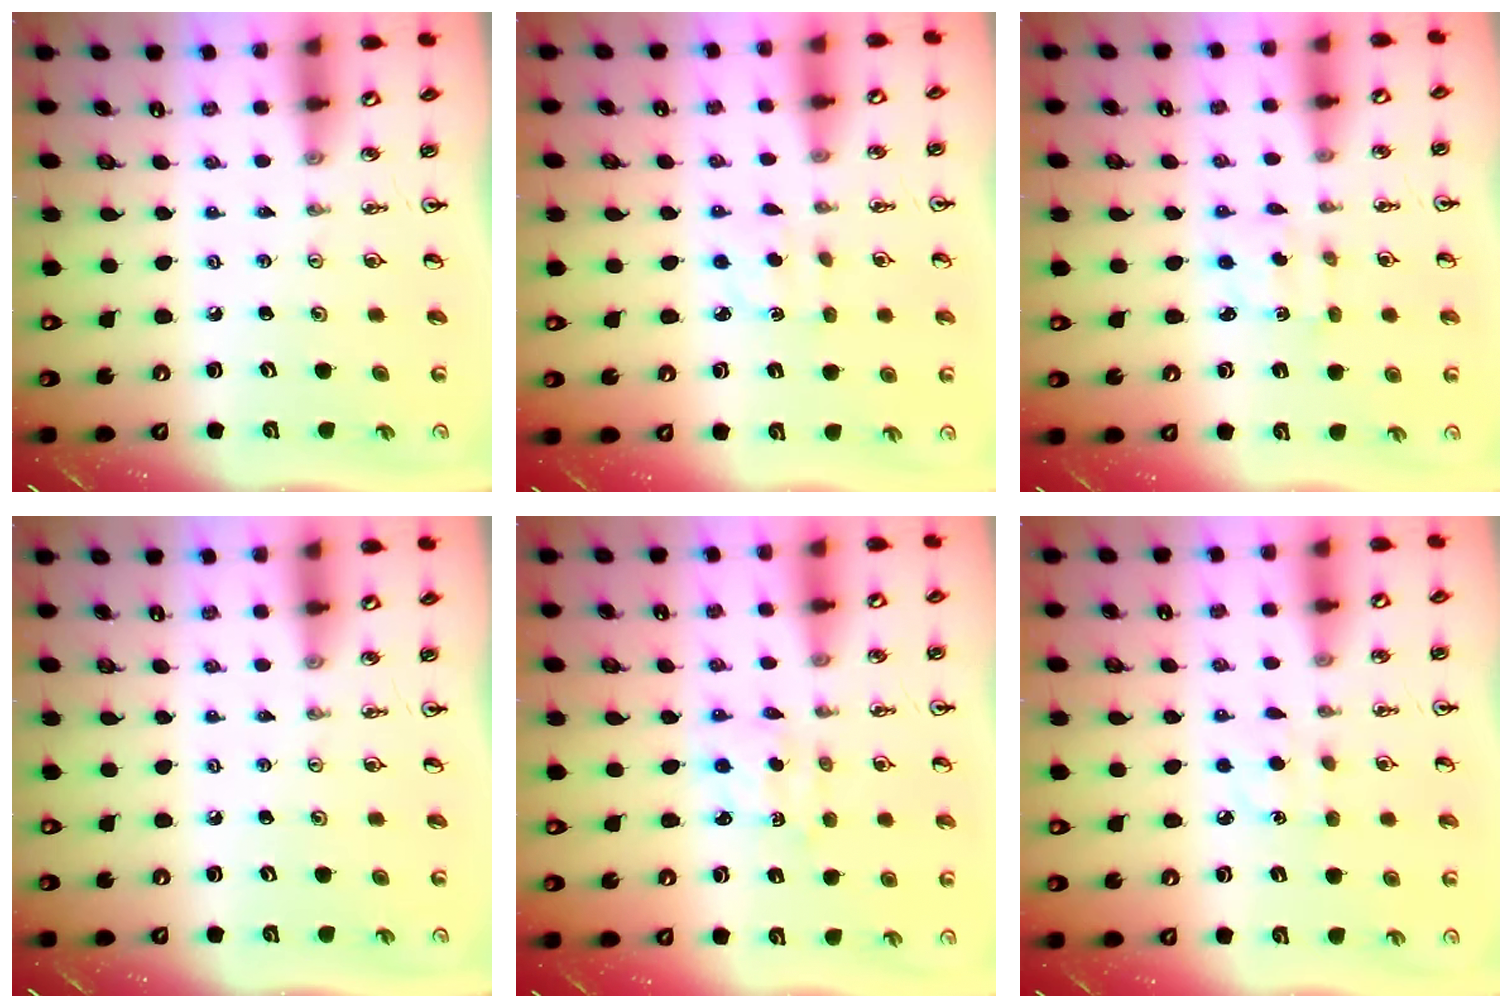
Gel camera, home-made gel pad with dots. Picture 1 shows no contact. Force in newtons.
{"total": 2.4, "press": 2.4, "slide": 0.5}
{"total": 2.8, "press": 2.8, "slide": 0.5}
{"total": 0.0}
{"total": 2.3, "press": 2.3, "slide": 0.5}
{"total": 5.1, "press": 5.0, "slide": 0.6}